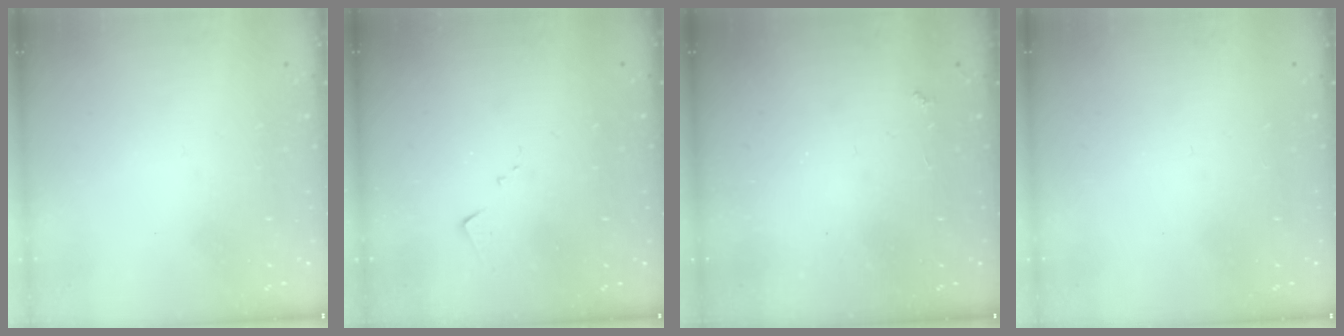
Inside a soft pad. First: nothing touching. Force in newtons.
{"total": 4.8, "press": 4.7, "slide": 0.4}
{"total": 2.2, "press": 2.1, "slide": 0.4}
{"total": 0.0}